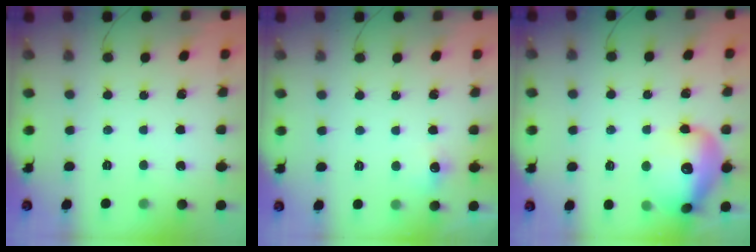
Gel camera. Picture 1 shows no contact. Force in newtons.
{"total": 5.5, "press": 5.4, "slide": 1.2}
{"total": 18.1, "press": 17.9, "slide": 2.0}